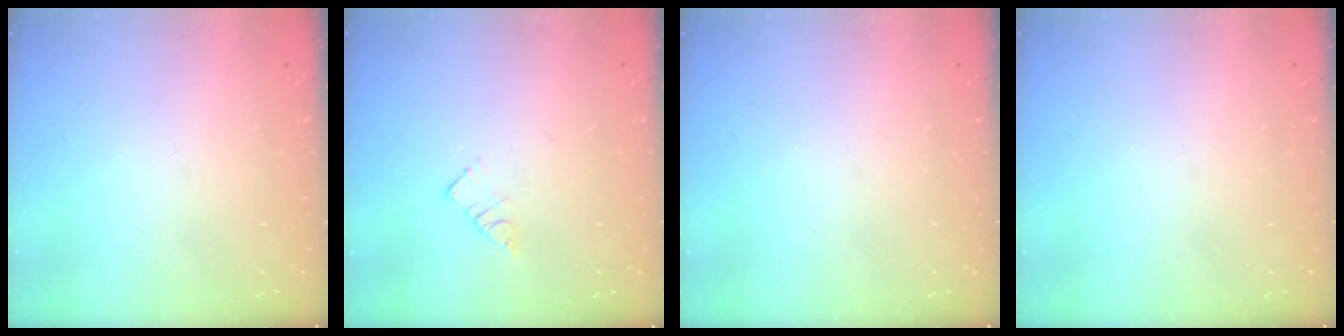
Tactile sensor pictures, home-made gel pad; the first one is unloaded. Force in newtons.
{"total": 3.8, "press": 3.8, "slide": 0.0}
{"total": 0.0}
{"total": 0.0}